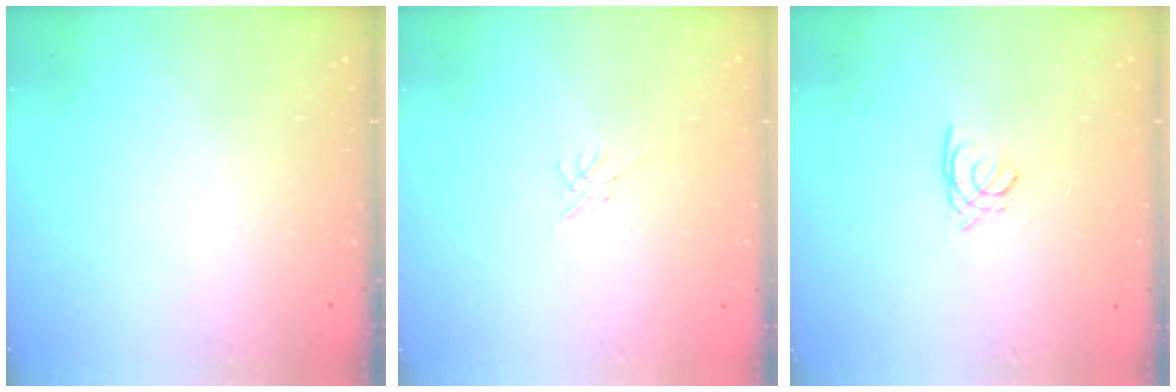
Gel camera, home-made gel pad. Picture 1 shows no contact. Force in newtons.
{"total": 0.0}
{"total": 1.5, "press": 1.4, "slide": 0.4}